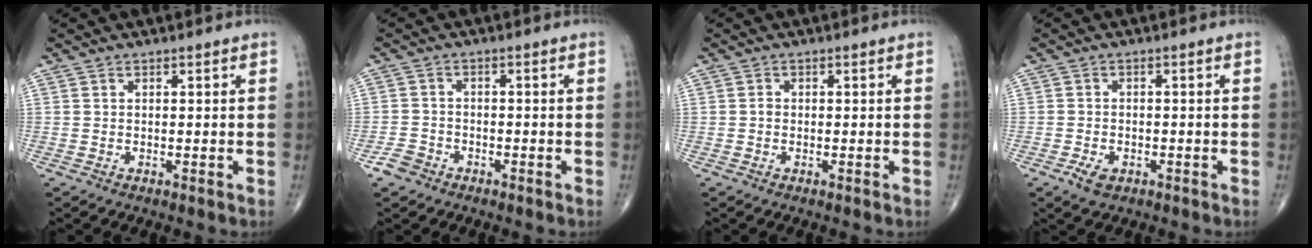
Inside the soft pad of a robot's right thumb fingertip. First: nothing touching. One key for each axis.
{"total": 3.2, "fx": -2.2, "fy": 2.3, "fz": 0.8, "tx": -0.012, "ty": 0.014, "tz": -0.041}
{"total": 0.7, "fx": -0.2, "fy": 0.6, "fz": 0.4, "tx": -0.003, "ty": 0.002, "tz": -0.007}
{"total": 3.1, "fx": -1.6, "fy": 1.9, "fz": 1.8, "tx": -0.032, "ty": 0.002, "tz": -0.024}